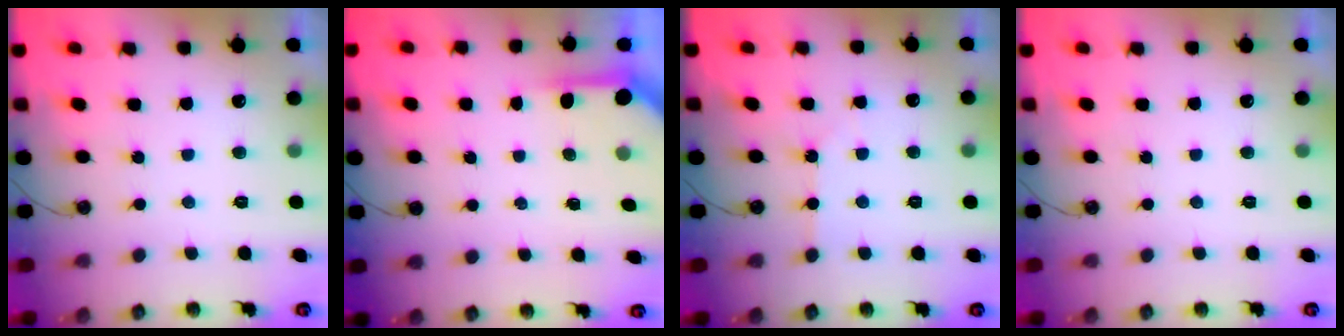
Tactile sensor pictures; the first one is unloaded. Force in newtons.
{"total": 3.9, "press": 3.9, "slide": 0.3}
{"total": 3.6, "press": 3.6, "slide": 0.6}
{"total": 0.0}